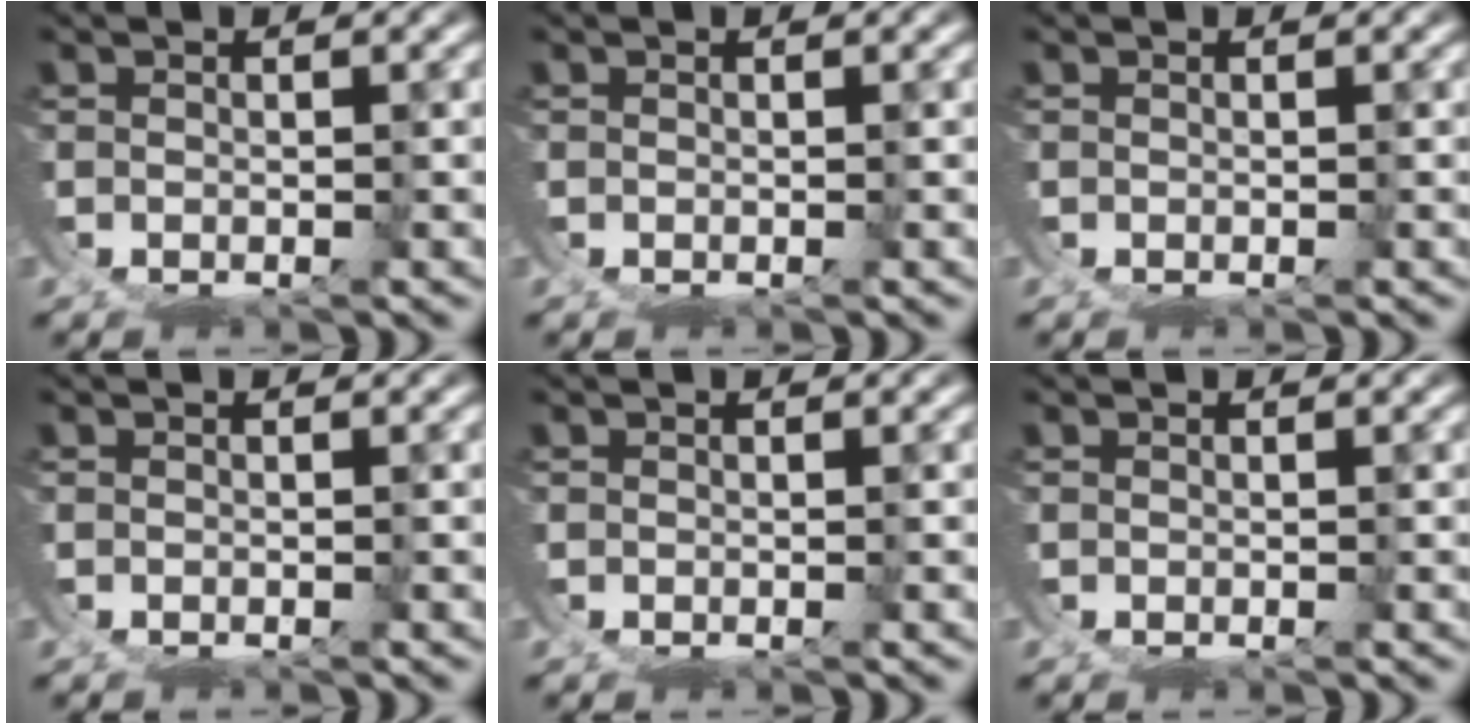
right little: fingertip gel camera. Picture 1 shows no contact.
{"total": 0.0}
{"total": 0.0}
{"total": 0.5, "force": [-0.2, -0.5, -0.2], "torque": [0.001, -0.003, -0.001]}
{"total": 0.0}
{"total": 0.0}